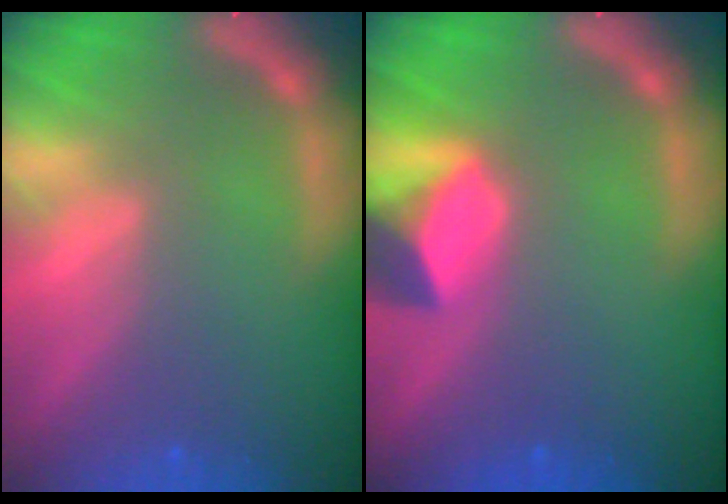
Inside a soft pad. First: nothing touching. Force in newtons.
{"total": 4.9}